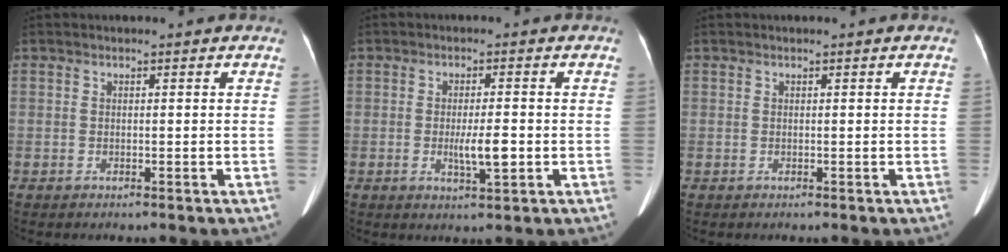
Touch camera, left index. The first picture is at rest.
{"total": 4.0, "force": [-0.8, 0.6, 3.9], "torque": [-0.072, -0.004, -0.012]}
{"total": 0.0}